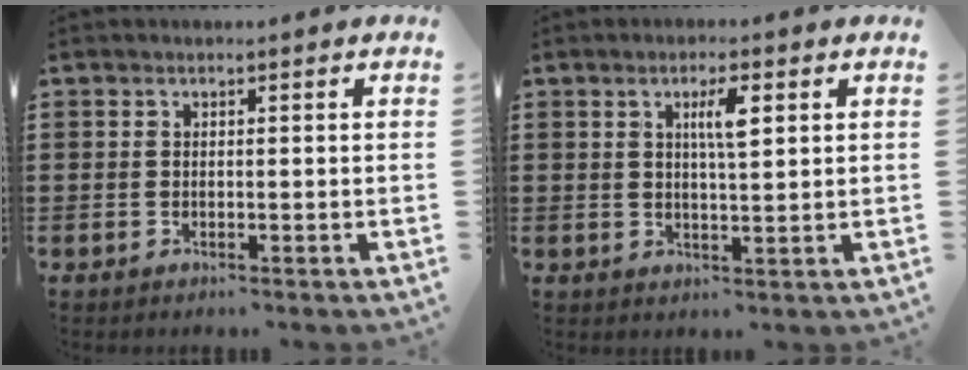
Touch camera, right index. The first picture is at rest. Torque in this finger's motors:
{"motor_torque": [0.91, 0.16, 0.29, 0.07]}